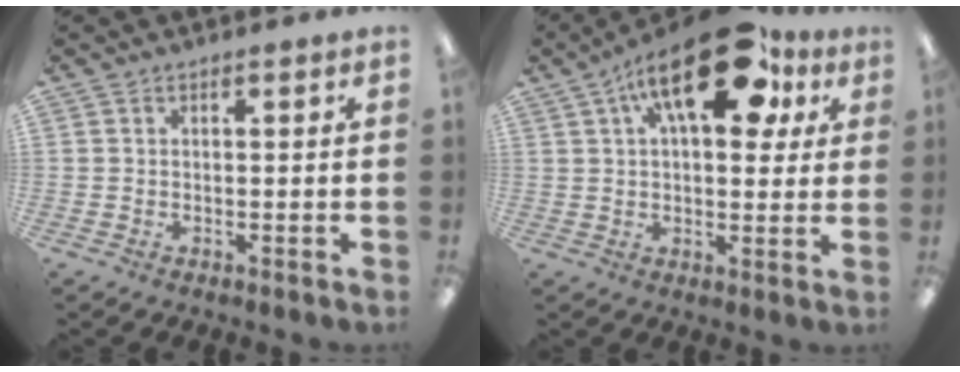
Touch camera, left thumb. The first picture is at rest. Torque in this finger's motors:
{"motor_torque": [0.03, 0.86, 1.26, -1.52, 0.39]}